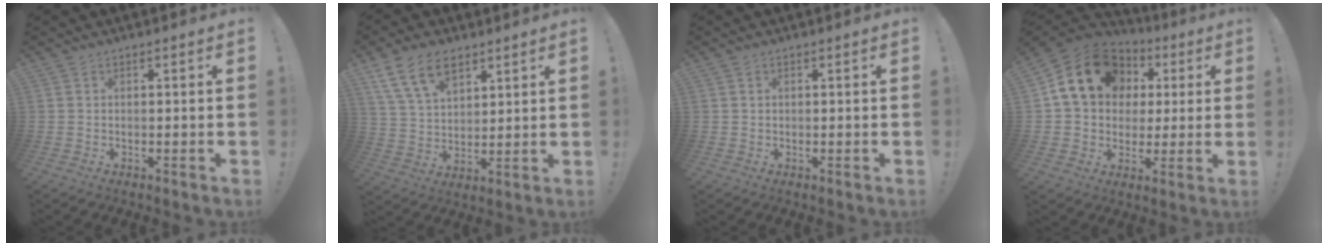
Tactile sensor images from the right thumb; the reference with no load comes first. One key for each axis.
{"total": 13.4, "fx": 7.9, "fy": 8.1, "fz": 7.2, "tx": -0.133, "ty": -0.025, "tz": 0.152}
{"total": 0.7, "fx": 0.4, "fy": 0.6, "fz": 0.2, "tx": -0.011, "ty": 0.004, "tz": 0.009}
{"total": 18.4, "fx": 6.2, "fy": 14.4, "fz": 9.6, "tx": -0.147, "ty": -0.012, "tz": 0.129}